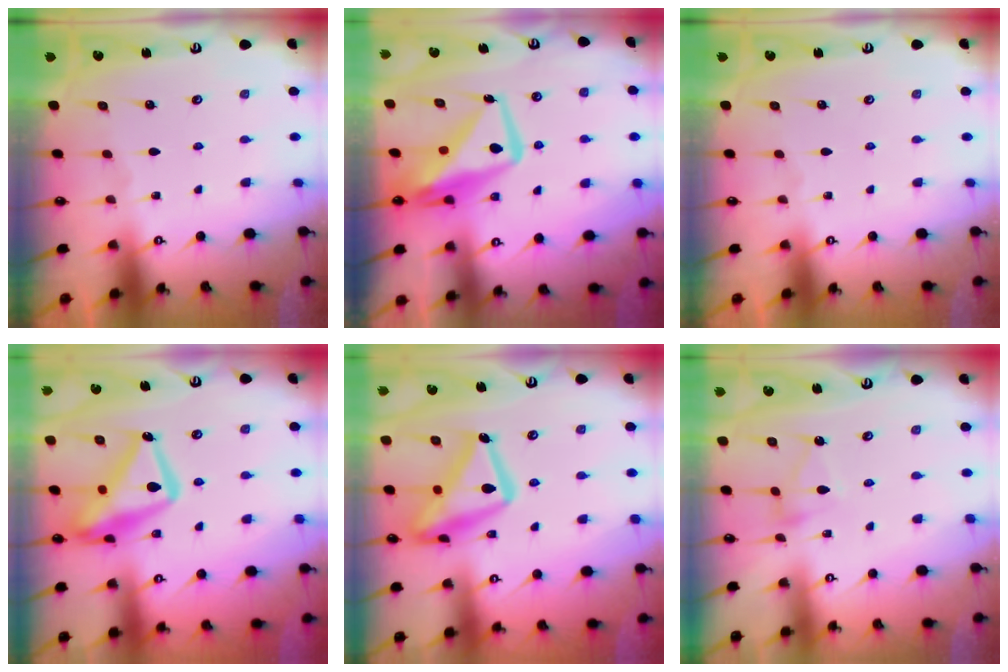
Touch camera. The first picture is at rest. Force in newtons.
{"total": 13.0, "press": 12.9, "slide": 1.1}
{"total": 0.0}
{"total": 18.9, "press": 18.8, "slide": 1.8}
{"total": 19.6, "press": 19.6, "slide": 1.5}
{"total": 6.5, "press": 6.4, "slide": 0.5}